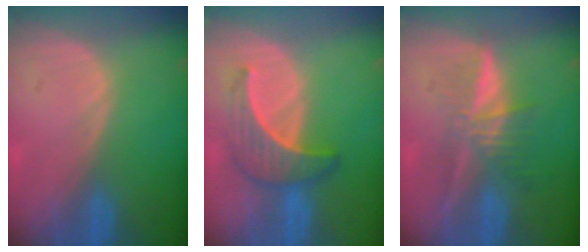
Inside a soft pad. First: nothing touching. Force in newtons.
{"total": 6.6, "press": 6.2, "slide": 2.3}
{"total": 5.9, "press": 5.6, "slide": 2.0}